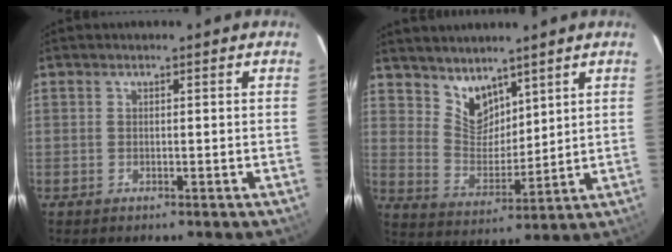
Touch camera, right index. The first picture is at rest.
{"total": 7.6, "force": [6.0, 4.1, 2.5], "torque": [-0.035, -0.001, 0.123]}